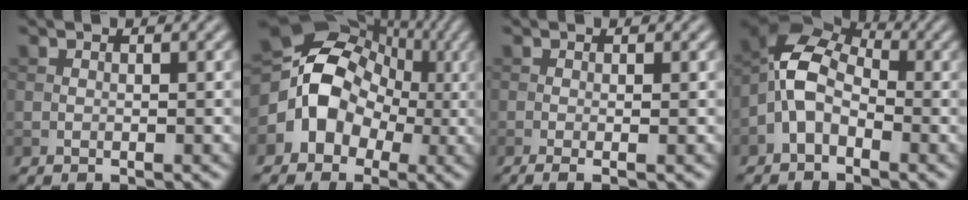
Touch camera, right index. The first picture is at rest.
{"total": 8.7, "force": [-1.4, 7.1, 4.7], "torque": [-0.060, 0.005, -0.048]}
{"total": 2.0, "force": [-0.4, 0.6, 1.8], "torque": [-0.024, -0.005, -0.010]}
{"total": 5.6, "force": [-1.7, 3.6, 4.0], "torque": [-0.082, 0.017, -0.050]}